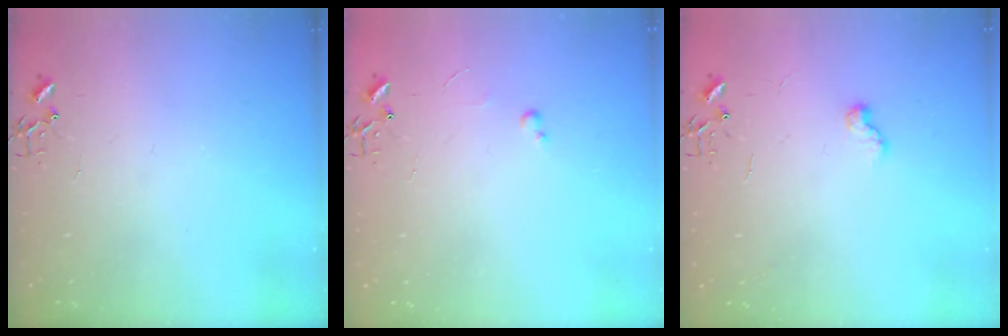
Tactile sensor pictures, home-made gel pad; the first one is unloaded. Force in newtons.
{"total": 2.6, "press": 2.6, "slide": 0.4}
{"total": 6.4, "press": 6.3, "slide": 0.6}